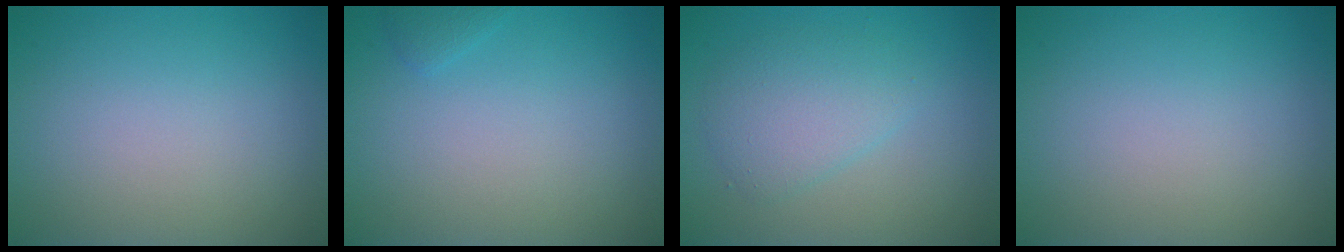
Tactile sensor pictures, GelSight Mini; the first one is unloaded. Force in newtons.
{"total": 0.7, "press": 0.7, "slide": 0.1}
{"total": 3.2, "press": 3.2, "slide": 0.2}
{"total": 0.0}